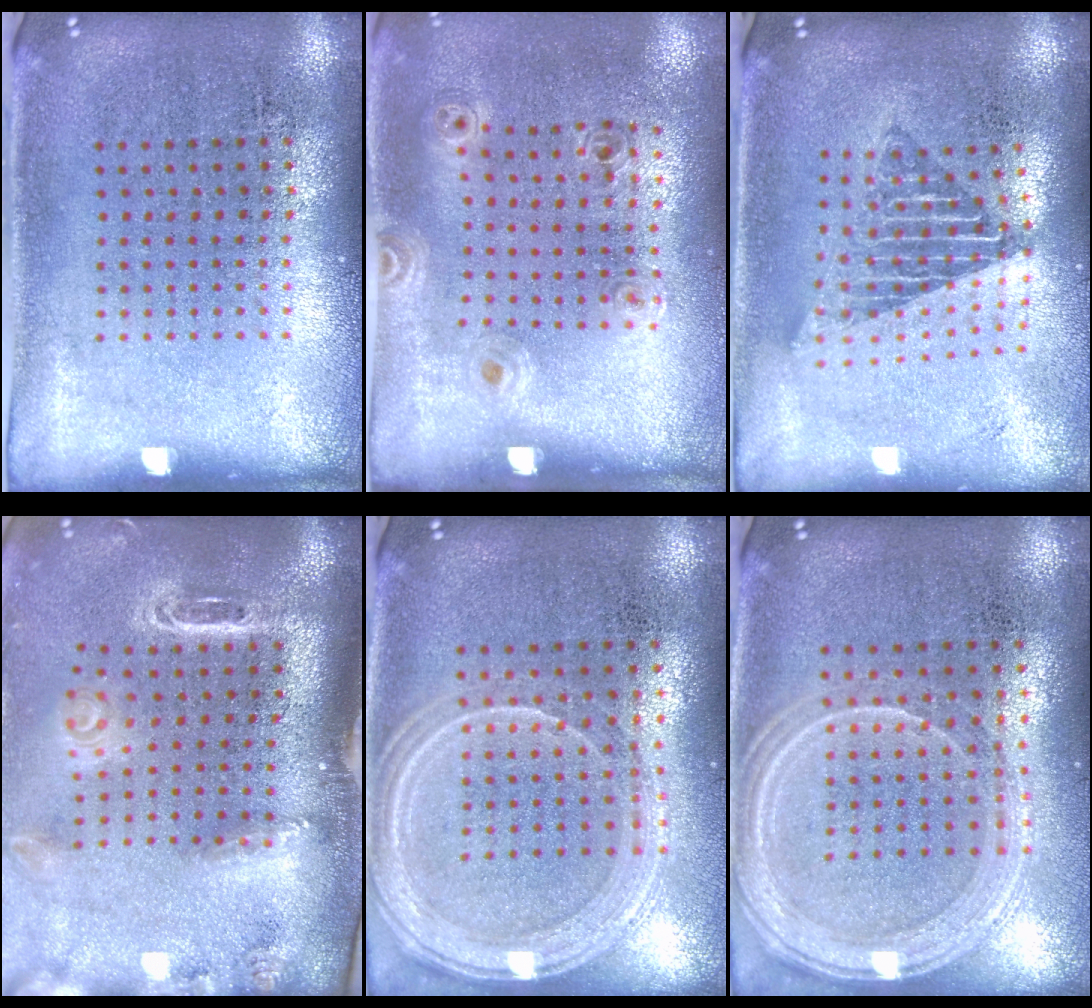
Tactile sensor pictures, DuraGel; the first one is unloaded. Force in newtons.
{"total": 1.1, "press": 0.9, "slide": 0.6}
{"total": 1.6, "press": 1.4, "slide": 0.9}
{"total": 3.0, "press": 2.1, "slide": 2.1}
{"total": 1.4, "press": 1.3, "slide": 0.2}
{"total": 1.4, "press": 1.3, "slide": 0.2}